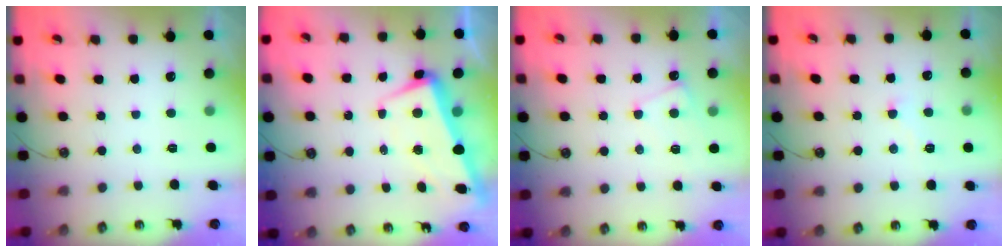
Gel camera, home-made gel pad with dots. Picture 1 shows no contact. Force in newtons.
{"total": 1.3, "press": 0.4, "slide": 1.2}
{"total": 0.9, "press": 0.7, "slide": 0.5}
{"total": 2.4, "press": 2.4, "slide": 0.4}